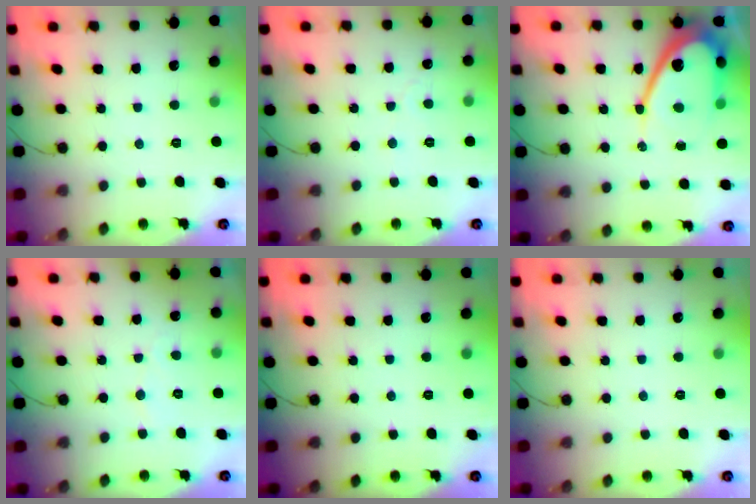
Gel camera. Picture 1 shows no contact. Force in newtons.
{"total": 1.9, "press": 1.9, "slide": 0.1}
{"total": 15.9, "press": 15.9, "slide": 1.2}
{"total": 2.6, "press": 2.6, "slide": 0.1}
{"total": 0.0}
{"total": 0.0}